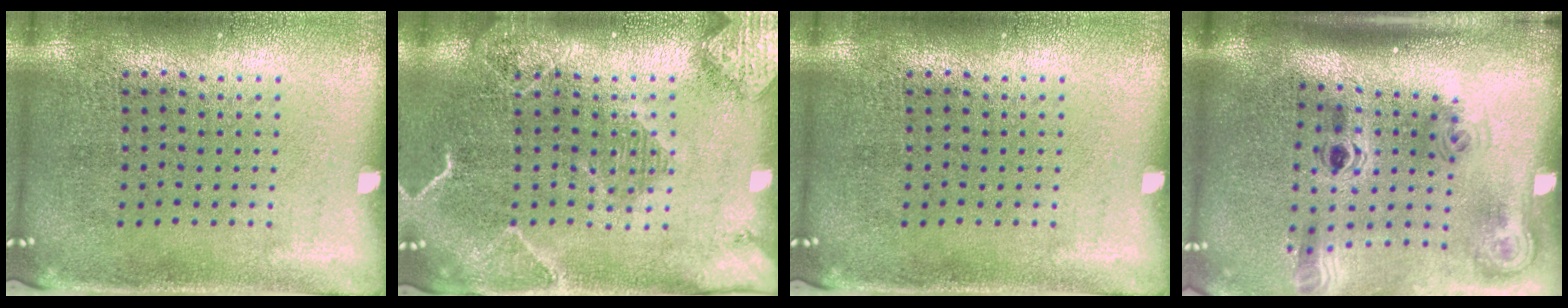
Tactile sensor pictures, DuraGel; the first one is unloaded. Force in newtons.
{"total": 2.2, "press": 2.1, "slide": 0.8}
{"total": 0.0}
{"total": 2.1, "press": 1.4, "slide": 1.5}